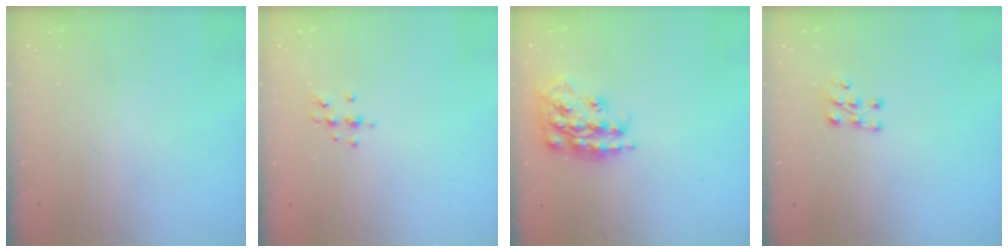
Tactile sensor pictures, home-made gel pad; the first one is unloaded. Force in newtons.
{"total": 5.4, "press": 5.2, "slide": 1.4}
{"total": 17.9, "press": 17.8, "slide": 1.1}
{"total": 6.3, "press": 6.1, "slide": 1.6}